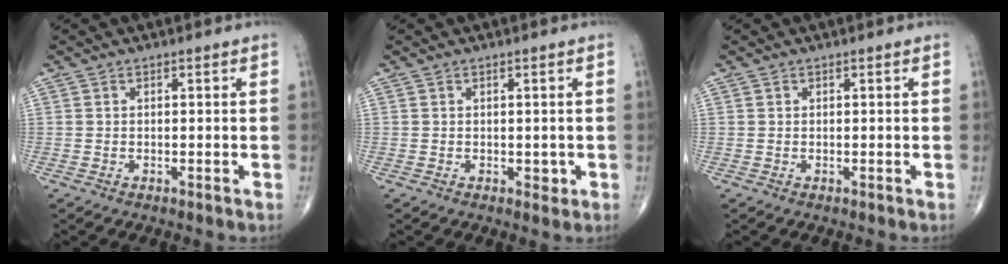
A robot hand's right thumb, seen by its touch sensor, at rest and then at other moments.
{"total": 1.2, "force": [0.0, 0.9, 0.8], "torque": [-0.002, -0.001, 0.001]}
{"total": 0.0}